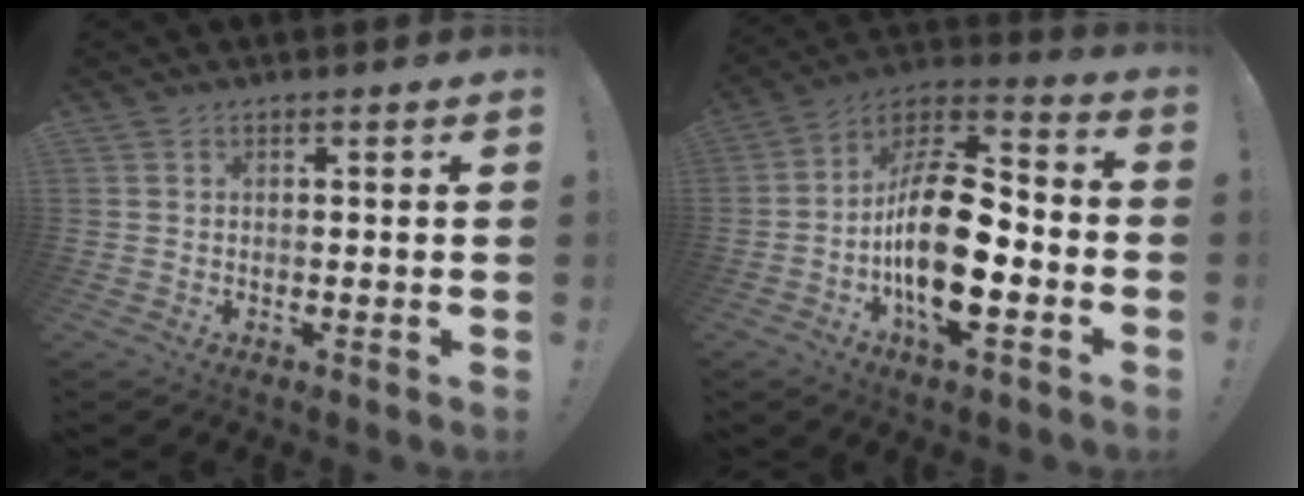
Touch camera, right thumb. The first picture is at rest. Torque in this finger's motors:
{"motor_torque": [0.47, 0.82, 1.92, -0.85, 0.25]}